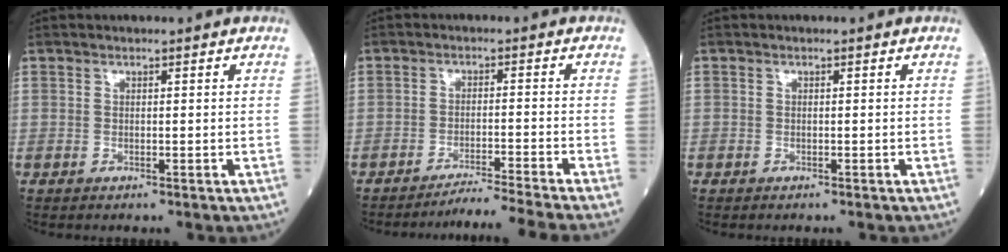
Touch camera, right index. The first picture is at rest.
{"total": 9.2, "force": [-8.2, -3.4, 2.5], "torque": [-0.018, -0.019, -0.129]}
{"total": 0.0}